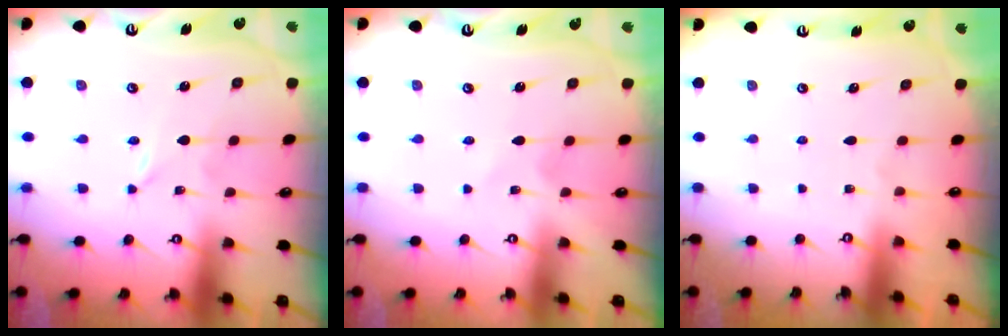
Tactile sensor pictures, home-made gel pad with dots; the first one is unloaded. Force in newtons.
{"total": 1.6, "press": 1.6, "slide": 0.2}
{"total": 0.0}